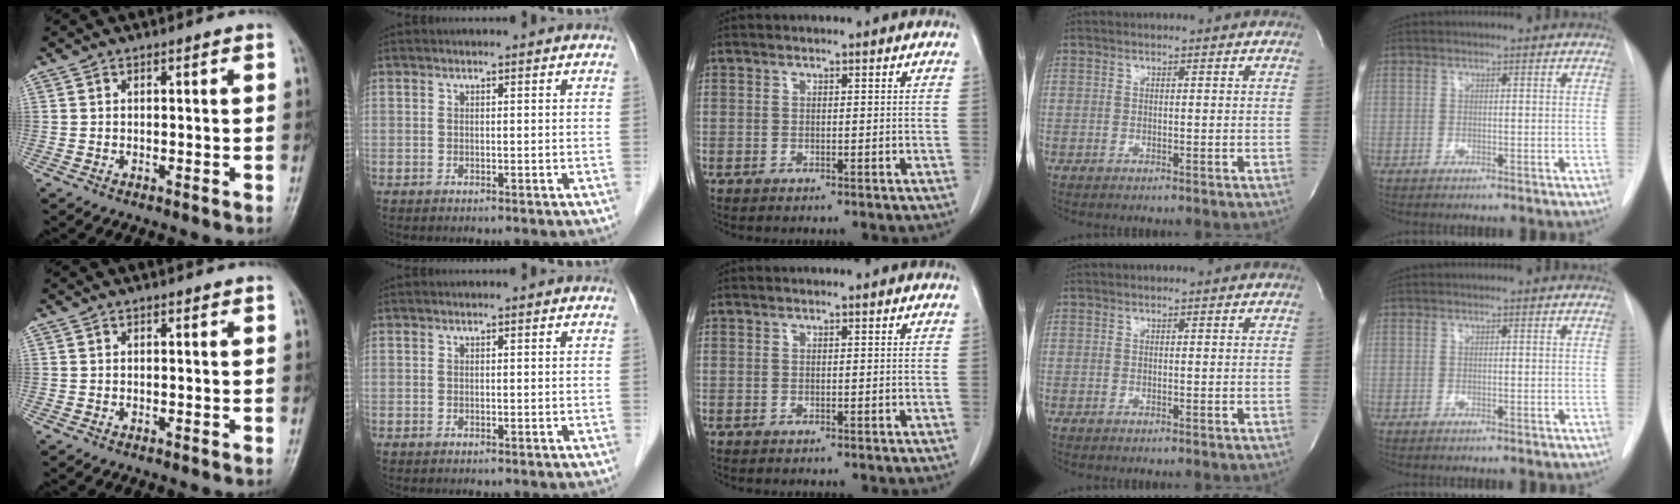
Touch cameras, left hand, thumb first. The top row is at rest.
{}